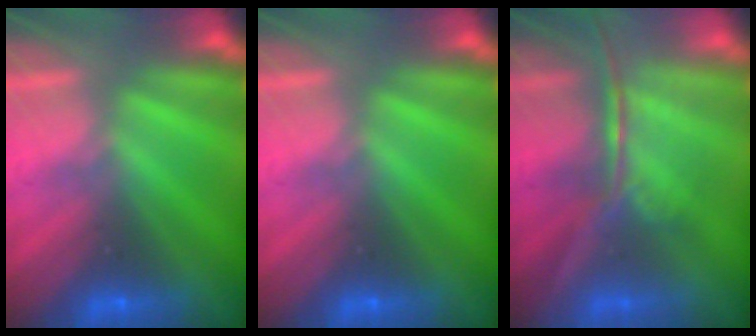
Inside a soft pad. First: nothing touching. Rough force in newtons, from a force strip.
{"total": 0.0}
{"total": 1.6}